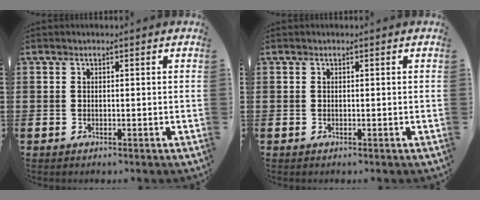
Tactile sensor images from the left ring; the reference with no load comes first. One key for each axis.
{"total": 0.0}